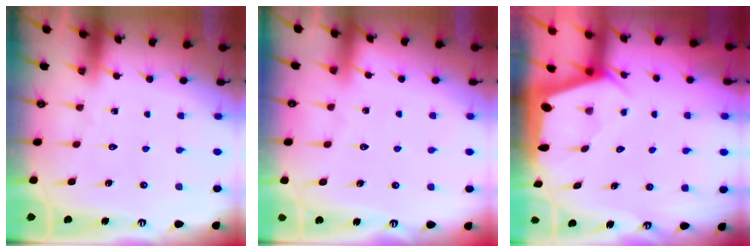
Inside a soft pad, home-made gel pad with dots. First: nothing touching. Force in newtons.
{"total": 3.3, "press": 3.3, "slide": 0.4}
{"total": 1.9, "press": 1.8, "slide": 0.3}